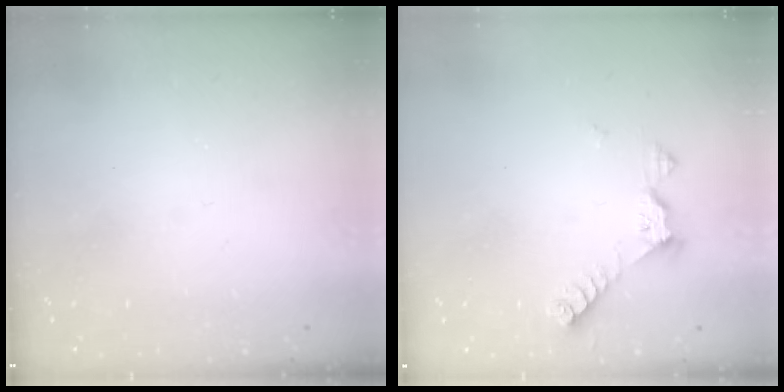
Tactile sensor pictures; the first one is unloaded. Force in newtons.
{"total": 6.7, "press": 6.7, "slide": 0.4}